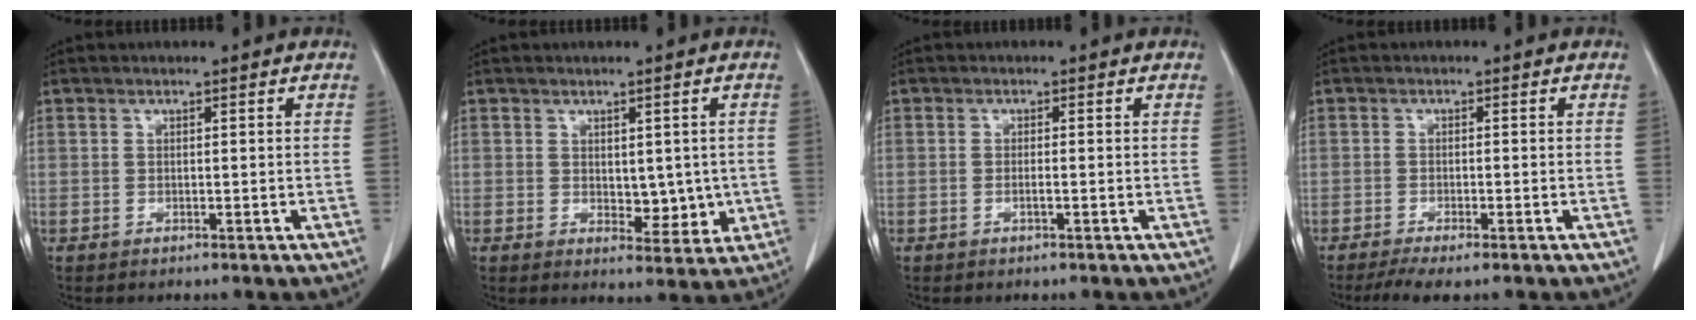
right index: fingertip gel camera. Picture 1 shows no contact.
{"total": 4.9, "force": [0.0, 2.9, 4.0], "torque": [-0.043, -0.009, 0.011]}
{"total": 0.8, "force": [-0.3, 0.0, 0.8], "torque": [-0.016, 0.000, -0.006]}
{"total": 3.7, "force": [-2.7, 0.3, 2.5], "torque": [-0.043, -0.009, -0.048]}